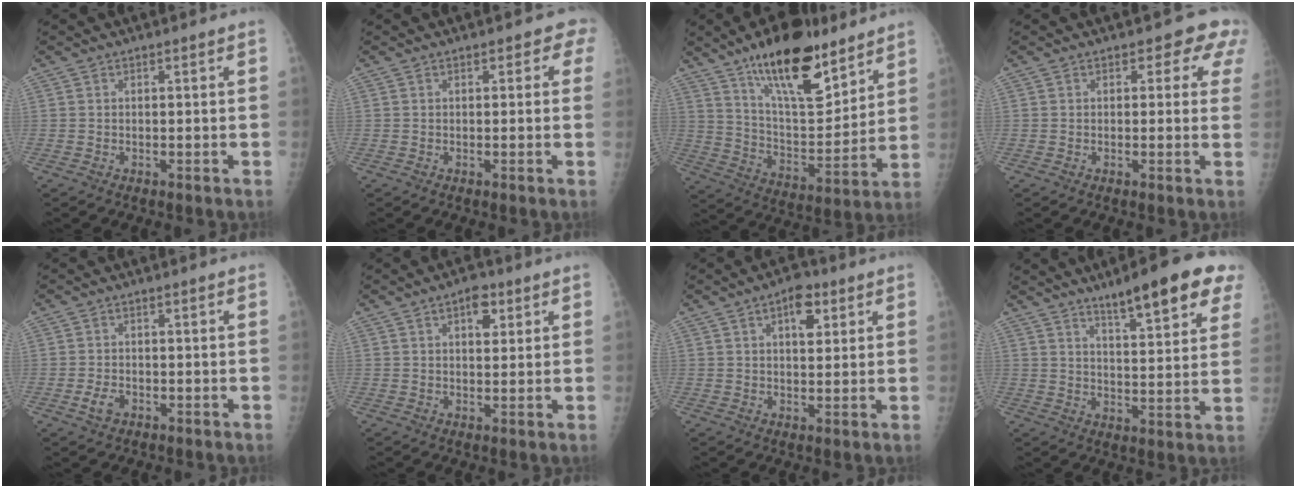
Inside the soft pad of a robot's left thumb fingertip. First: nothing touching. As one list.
[{"total": 2.0, "force": [1.0, 1.4, 1.1], "torque": [0.014, 0.003, 0.003]}, {"total": 20.8, "force": [13.8, 7.7, 13.6], "torque": [-0.184, -0.077, 0.236]}, {"total": 4.5, "force": [2.5, 2.9, 2.4], "torque": [0.011, -0.008, 0.012]}, {"total": 2.6, "force": [-1.1, 1.7, 1.6], "torque": [-0.031, 0.004, -0.019]}, {"total": 4.7, "force": [2.2, 2.6, 3.2], "torque": [-0.027, -0.006, 0.029]}, {"total": 6.1, "force": [2.8, 3.2, 4.3], "torque": [-0.045, -0.006, 0.038]}, {"total": 14.4, "force": [9.1, 3.0, 10.8], "torque": [-0.123, -0.037, 0.128]}]